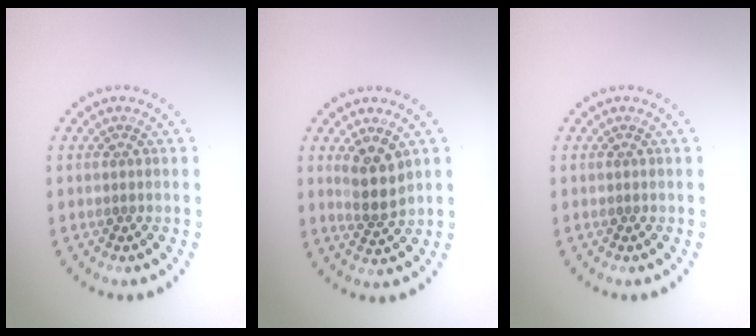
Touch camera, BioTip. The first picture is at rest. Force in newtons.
{"total": 2.9, "press": 2.6, "slide": 1.4}
{"total": 0.0}